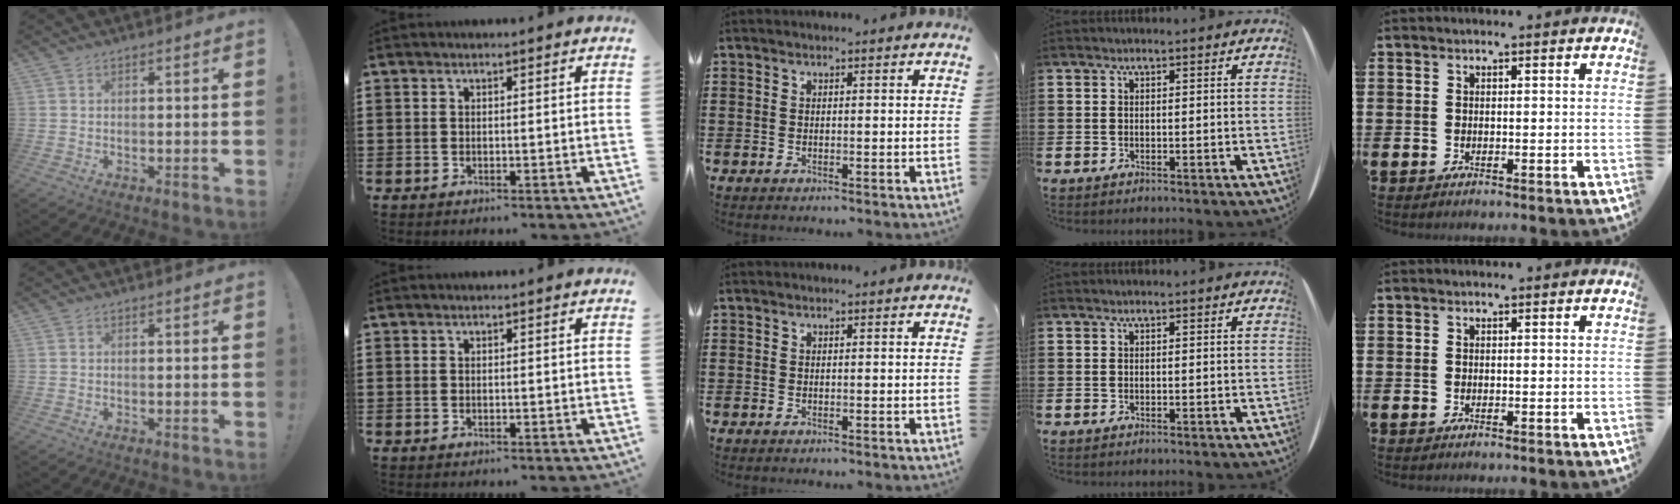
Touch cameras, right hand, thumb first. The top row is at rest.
{}